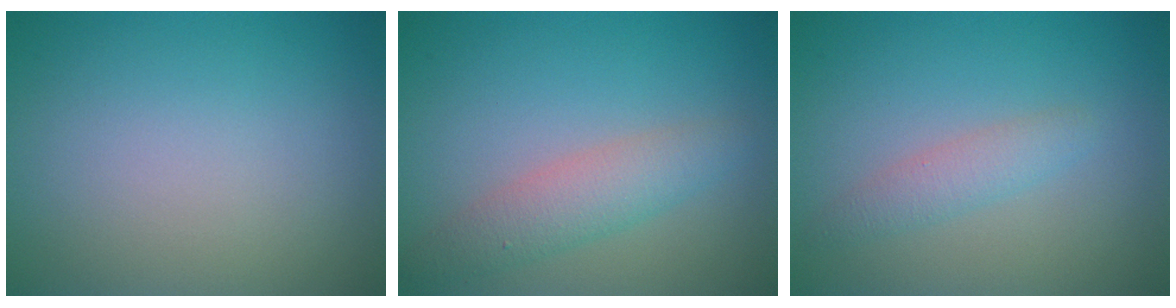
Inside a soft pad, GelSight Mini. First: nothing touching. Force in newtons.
{"total": 3.2, "press": 3.2, "slide": 0.1}
{"total": 1.9, "press": 1.9, "slide": 0.1}